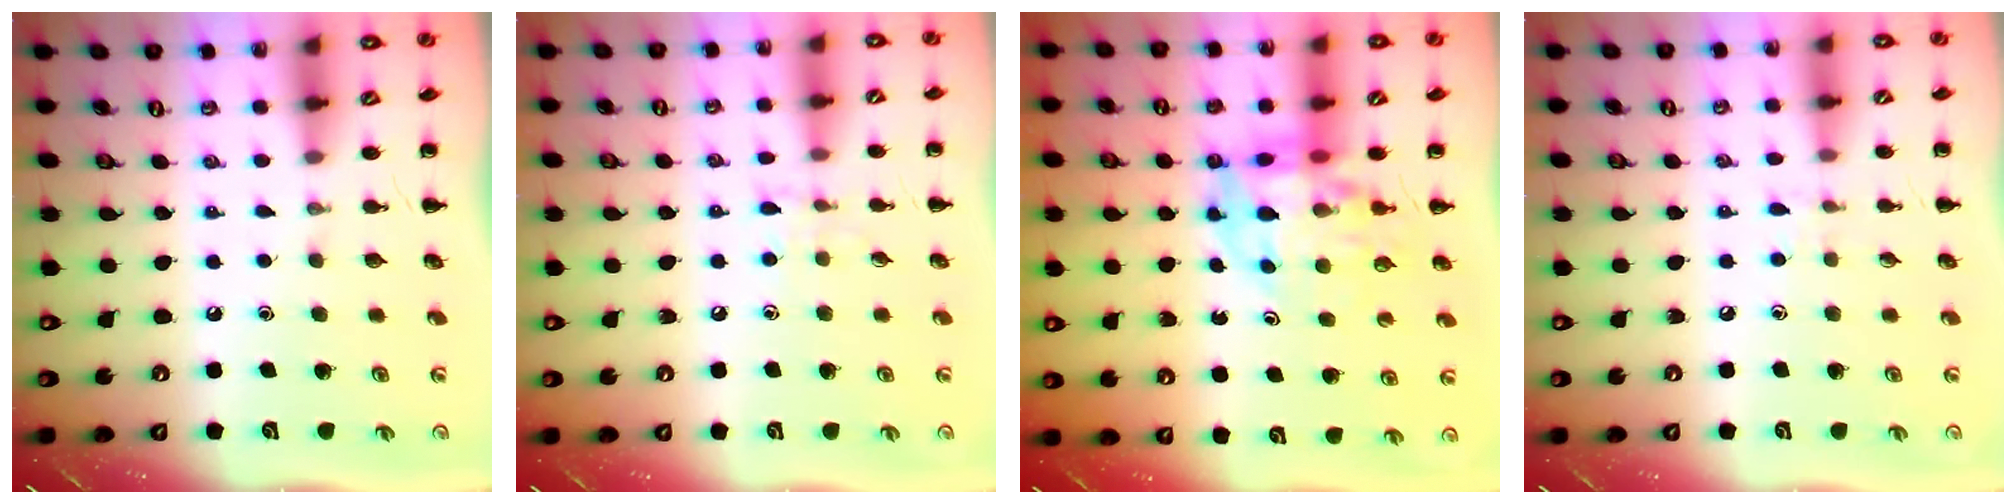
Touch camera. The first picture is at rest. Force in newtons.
{"total": 5.7, "press": 5.4, "slide": 1.9}
{"total": 10.6, "press": 10.0, "slide": 3.6}
{"total": 5.3, "press": 4.8, "slide": 2.1}